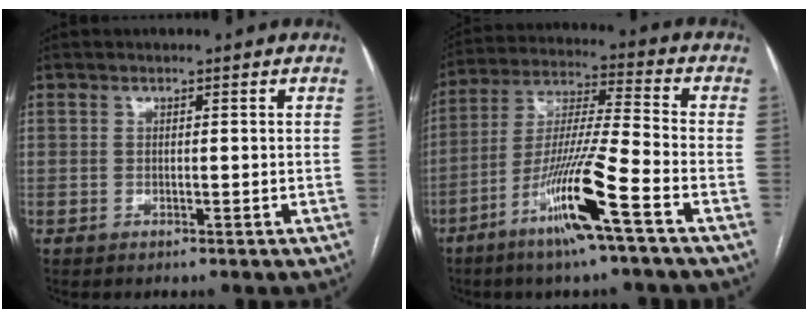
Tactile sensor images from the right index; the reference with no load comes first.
{"total": 13.7, "force": [-7.1, -0.8, 11.7], "torque": [-0.232, -0.018, -0.135]}